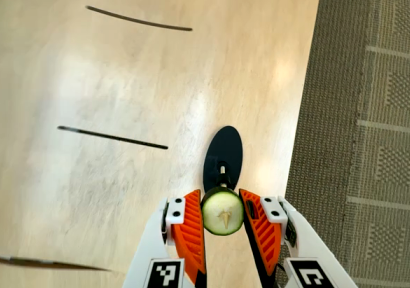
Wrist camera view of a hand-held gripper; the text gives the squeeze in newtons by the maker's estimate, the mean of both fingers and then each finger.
{"total": 8.5, "left": 8.4, "right": 8.6}